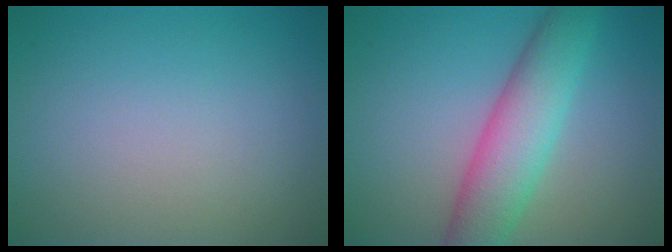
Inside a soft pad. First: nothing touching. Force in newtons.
{"total": 6.2, "press": 6.2, "slide": 0.1}